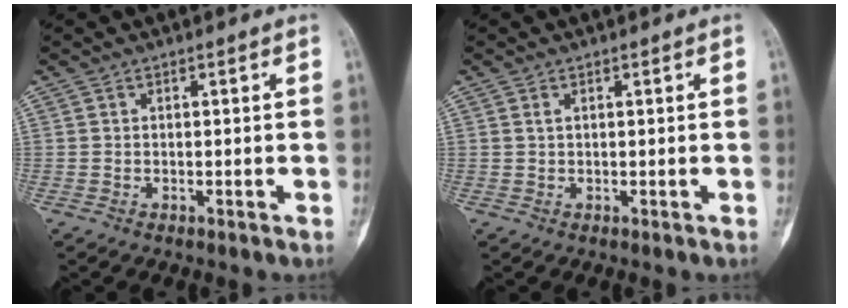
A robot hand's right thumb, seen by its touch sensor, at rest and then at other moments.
{"total": 0.6, "force": [0.3, 0.3, 0.4], "torque": [-0.010, 0.003, 0.006]}